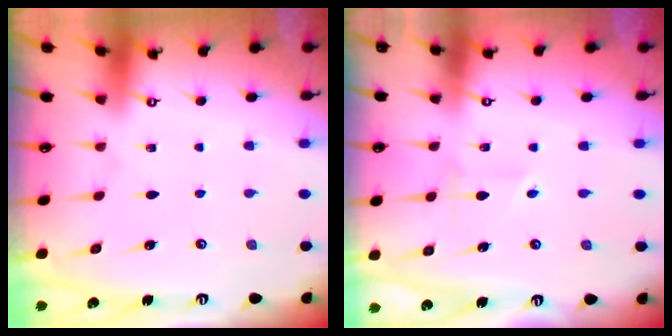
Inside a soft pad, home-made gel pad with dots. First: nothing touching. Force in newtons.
{"total": 2.7, "press": 2.5, "slide": 0.9}